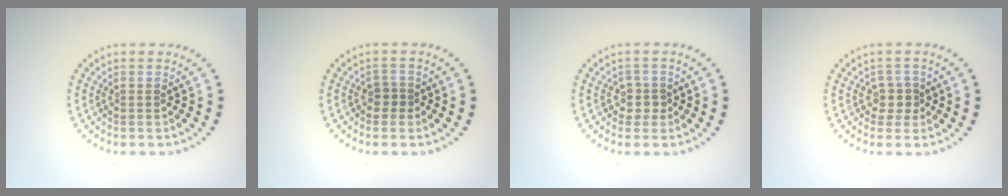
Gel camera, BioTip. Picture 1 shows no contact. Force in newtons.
{"total": 1.3, "press": 1.1, "slide": 0.6}
{"total": 1.7, "press": 1.3, "slide": 1.0}
{"total": 1.7, "press": 1.4, "slide": 1.0}